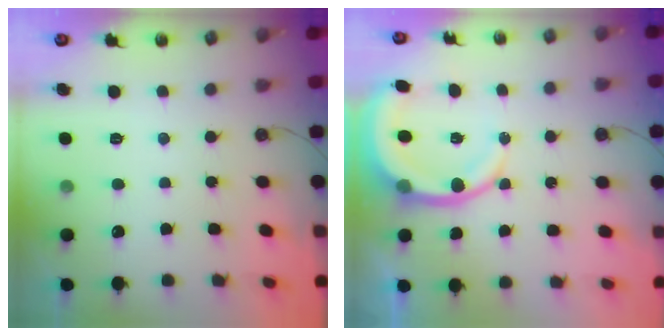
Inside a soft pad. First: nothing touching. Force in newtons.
{"total": 10.7, "press": 10.5, "slide": 2.4}